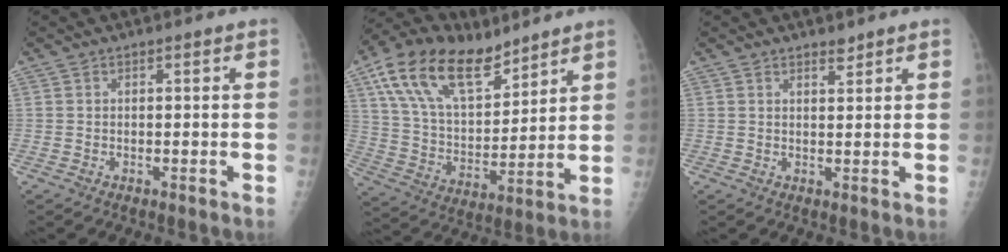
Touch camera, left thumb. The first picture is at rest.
{"total": 20.0, "force": [12.7, 9.6, 12.0], "torque": [-0.191, -0.036, 0.240]}
{"total": 1.6, "force": [1.4, 0.5, 0.6], "torque": [-0.001, -0.012, 0.022]}